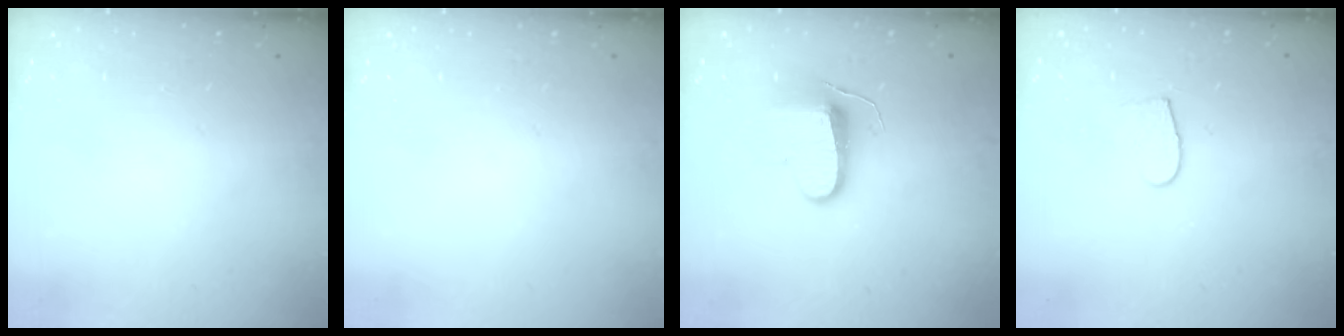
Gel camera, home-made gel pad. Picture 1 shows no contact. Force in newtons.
{"total": 0.0}
{"total": 9.5, "press": 9.5, "slide": 0.2}
{"total": 6.0, "press": 6.0, "slide": 0.5}